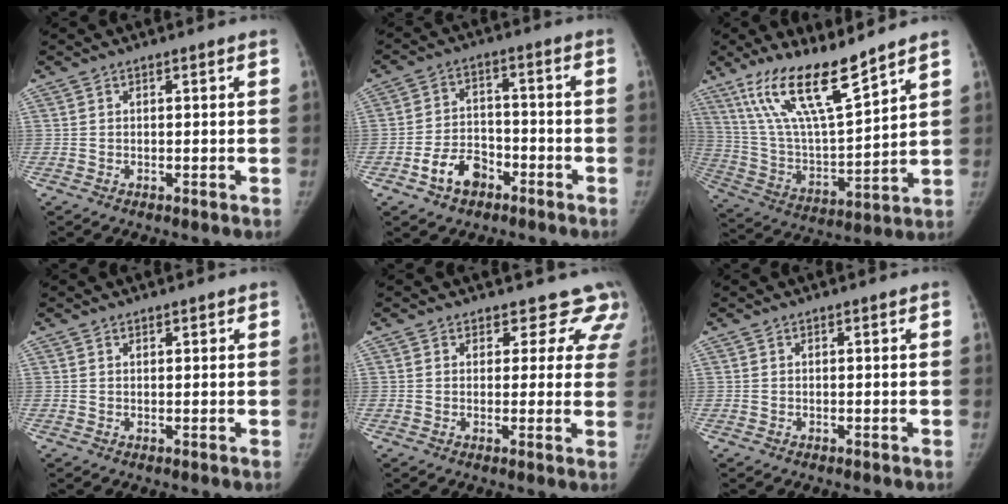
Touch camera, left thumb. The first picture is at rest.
{"total": 7.9, "force": [-4.3, 5.3, 4.0], "torque": [-0.055, 0.033, -0.073]}
{"total": 17.8, "force": [12.6, 3.4, 12.0], "torque": [-0.207, -0.064, 0.248]}
{"total": 0.7, "force": [0.6, 0.4, 0.3], "torque": [-0.002, -0.004, 0.007]}
{"total": 9.1, "force": [7.5, 5.0, 0.9], "torque": [0.051, -0.031, 0.055]}
{"total": 0.0}